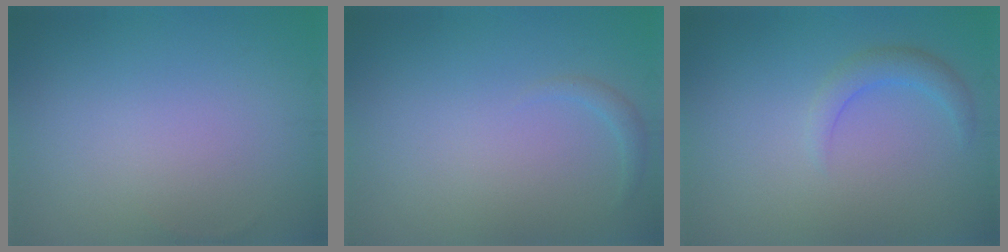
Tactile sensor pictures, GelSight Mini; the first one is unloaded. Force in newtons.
{"total": 0.8, "press": 0.8, "slide": 0.1}
{"total": 2.0, "press": 2.0, "slide": 0.1}